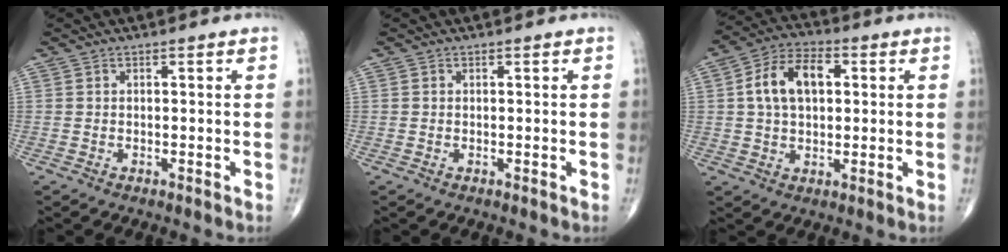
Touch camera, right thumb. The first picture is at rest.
{"total": 0.0}
{"total": 11.2, "force": [2.0, 7.0, 8.5], "torque": [-0.142, 0.019, 0.030]}